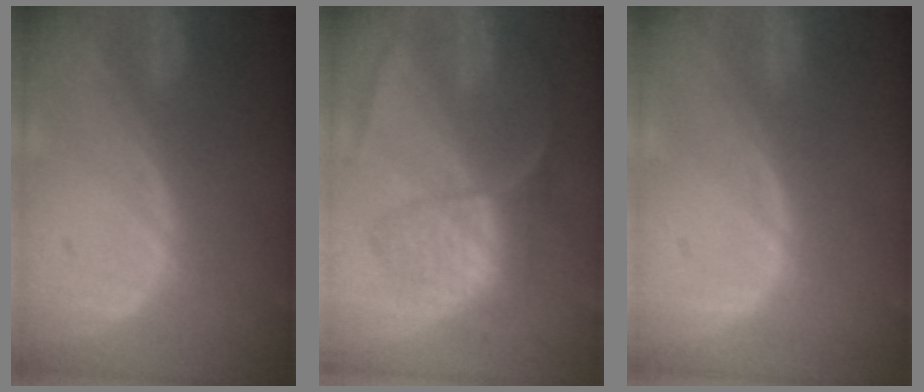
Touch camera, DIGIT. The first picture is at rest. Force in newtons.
{"total": 9.2, "press": 7.6, "slide": 5.2}
{"total": 0.0}